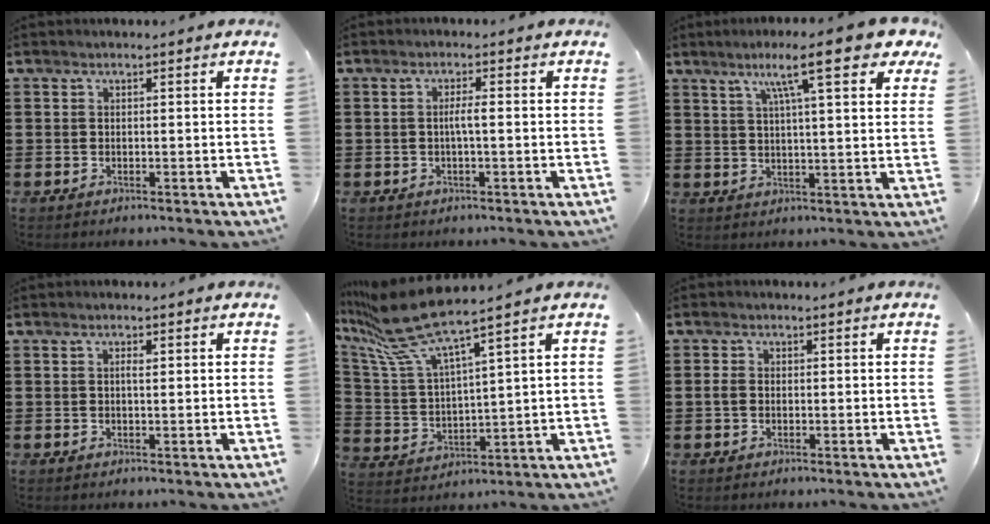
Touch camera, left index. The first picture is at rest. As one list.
[{"total": 2.1, "force": [-0.2, 0.2, 2.1], "torque": [-0.040, 0.001, -0.007]}, {"total": 11.5, "force": [7.1, 1.6, 8.9], "torque": [-0.158, -0.011, 0.113]}, {"total": 1.1, "force": [0.3, 0.3, 1.1], "torque": [-0.021, 0.003, 0.004]}, {"total": 9.9, "force": [7.8, 0.7, 6.0], "torque": [-0.162, -0.048, 0.132]}, {"total": 1.7, "force": [0.0, 1.2, 1.2], "torque": [-0.026, 0.006, -0.002]}]